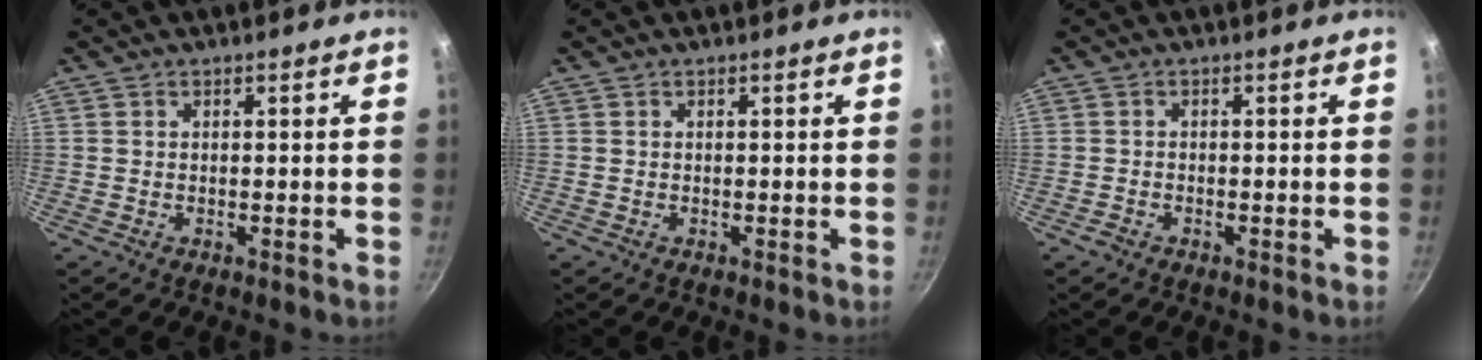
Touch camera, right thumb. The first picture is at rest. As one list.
[{"total": 0.0}, {"total": 1.2, "force": [-0.9, 0.6, 0.5], "torque": [-0.017, 0.008, -0.018]}]